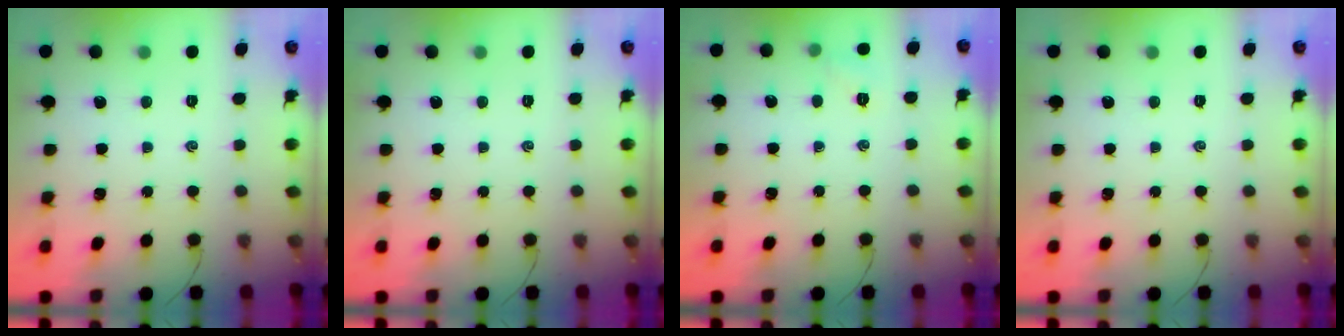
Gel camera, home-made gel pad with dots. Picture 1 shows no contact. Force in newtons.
{"total": 0.0}
{"total": 4.5, "press": 4.3, "slide": 1.5}
{"total": 0.0}